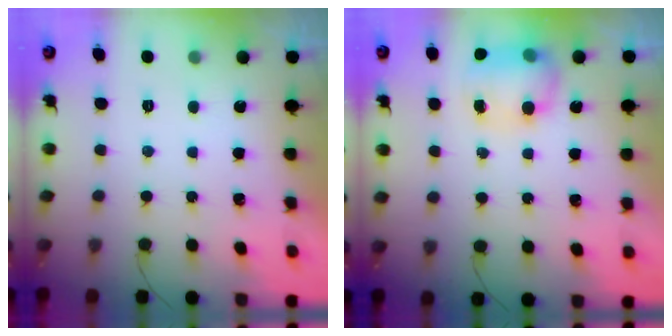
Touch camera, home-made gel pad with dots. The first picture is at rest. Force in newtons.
{"total": 12.1, "press": 9.7, "slide": 7.2}